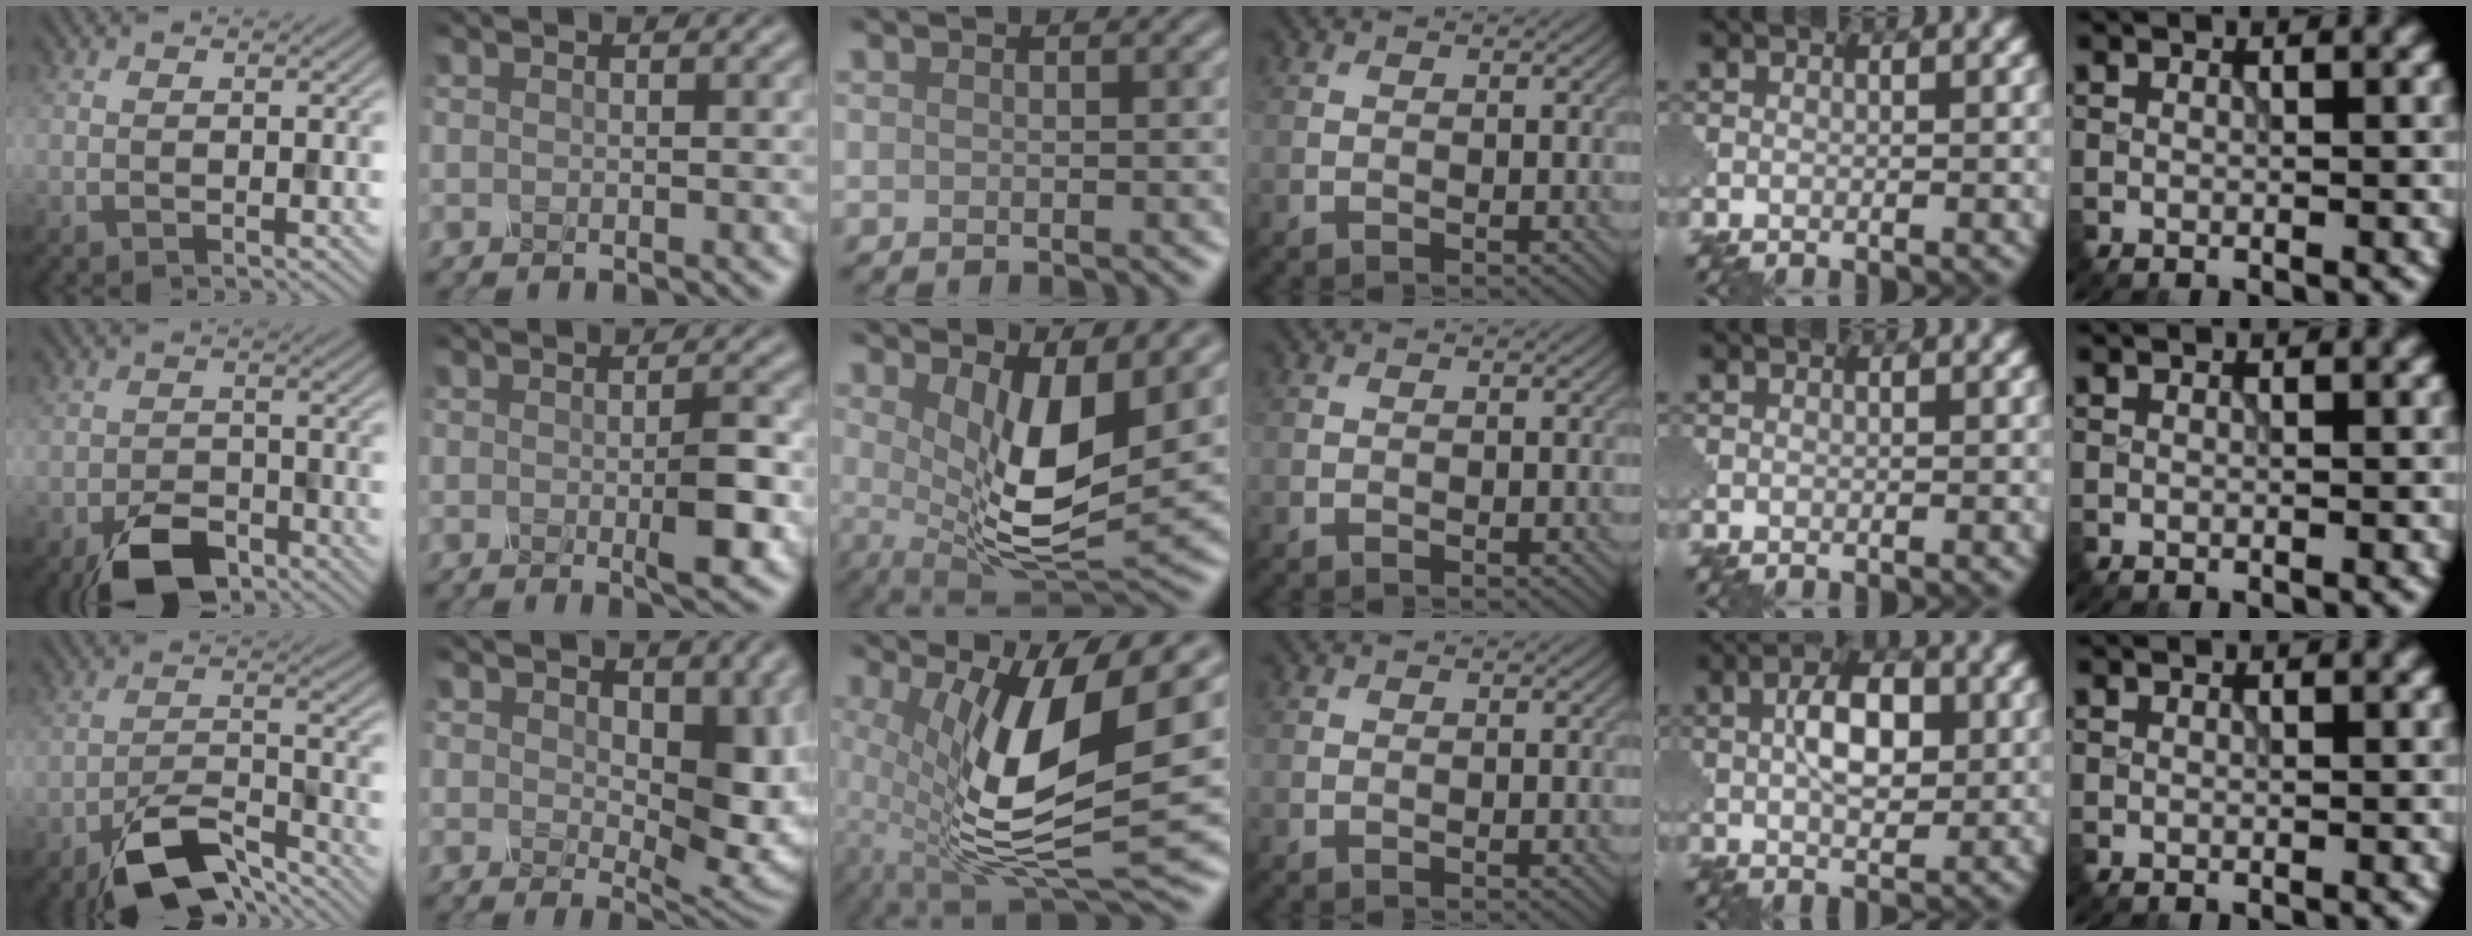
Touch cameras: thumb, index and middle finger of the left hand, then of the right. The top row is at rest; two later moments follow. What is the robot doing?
{"motion": "press", "object": "mechanical pencil"}